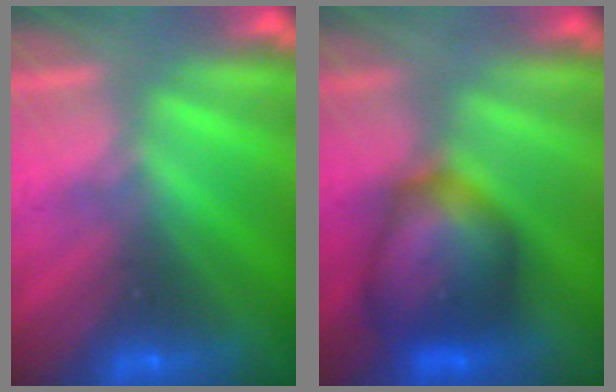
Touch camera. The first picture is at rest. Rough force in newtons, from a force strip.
{"total": 8.1}